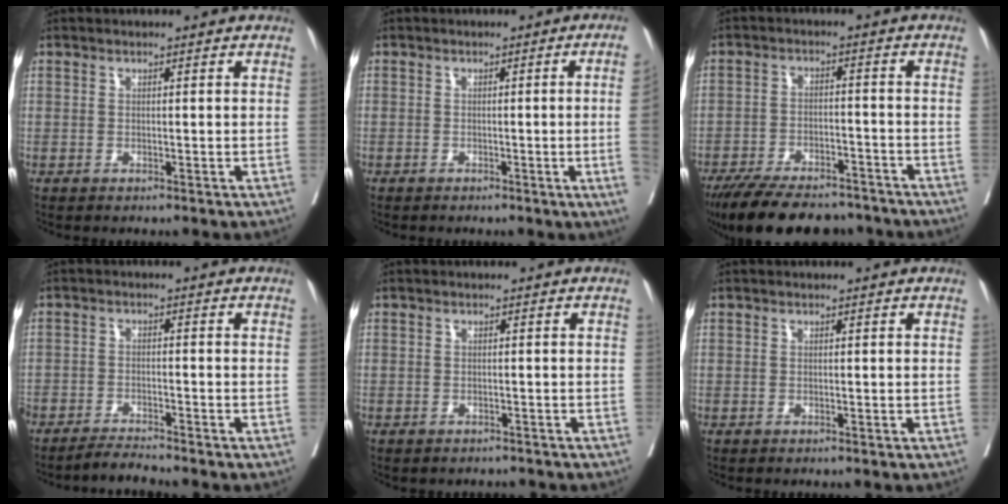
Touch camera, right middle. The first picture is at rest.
{"total": 4.3, "force": [-0.8, -1.5, 4.0], "torque": [-0.043, -0.008, -0.012]}
{"total": 15.7, "force": [-13.3, 5.0, 6.6], "torque": [-0.128, -0.009, -0.197]}
{"total": 3.3, "force": [-3.2, -0.8, 0.6], "torque": [-0.008, -0.014, -0.058]}
{"total": 2.2, "force": [-2.0, 0.9, 0.2], "torque": [-0.003, -0.001, -0.029]}
{"total": 0.0}